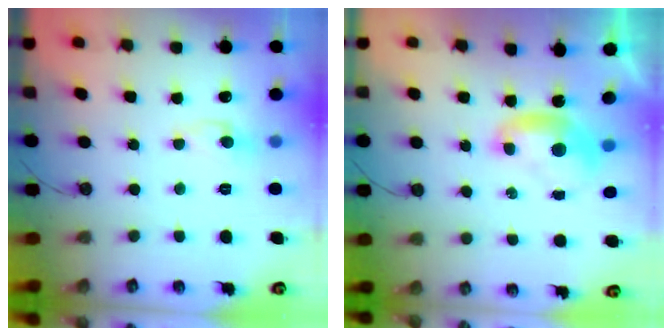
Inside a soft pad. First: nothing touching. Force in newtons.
{"total": 1.4, "press": 1.4, "slide": 0.2}